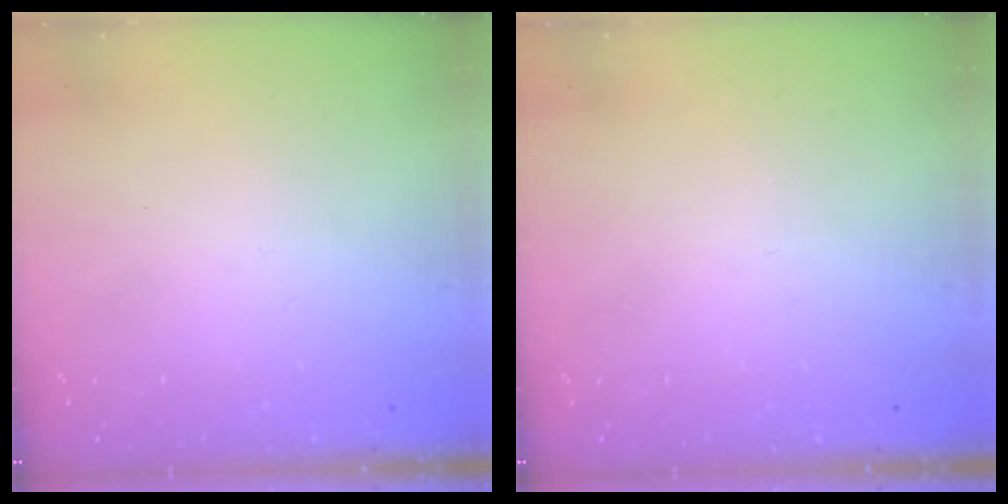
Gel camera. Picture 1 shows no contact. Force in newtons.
{"total": 0.0}